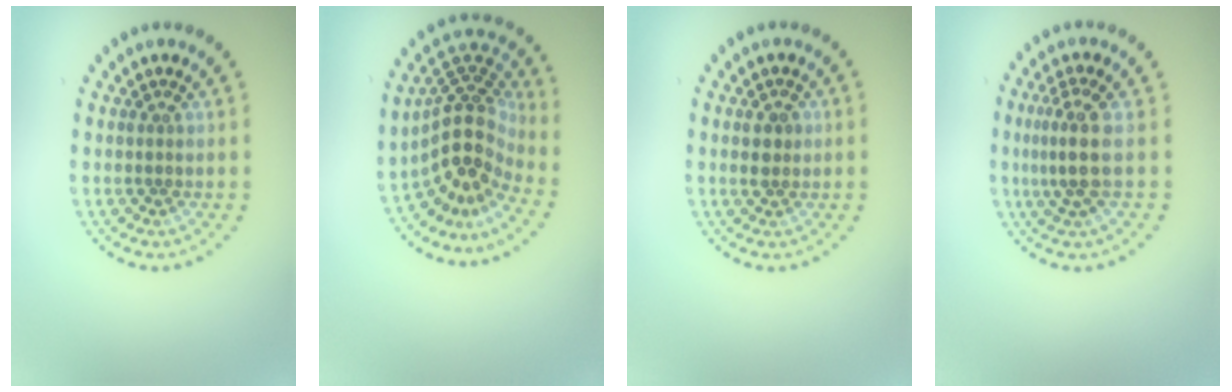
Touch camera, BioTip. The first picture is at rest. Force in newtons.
{"total": 5.0, "press": 3.6, "slide": 3.5}
{"total": 1.6, "press": 1.6, "slide": 0.1}
{"total": 3.0, "press": 2.4, "slide": 1.7}